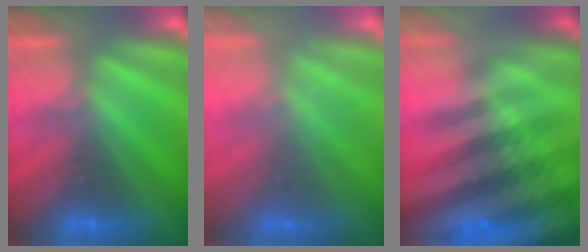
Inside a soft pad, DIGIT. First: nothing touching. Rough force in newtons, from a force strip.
{"total": 2.3}
{"total": 9.1}